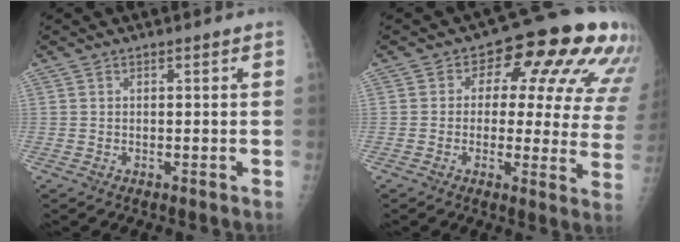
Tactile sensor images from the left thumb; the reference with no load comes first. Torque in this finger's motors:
{"motor_torque": [0.45, 0.39, 0.00, -0.33, 0.14]}